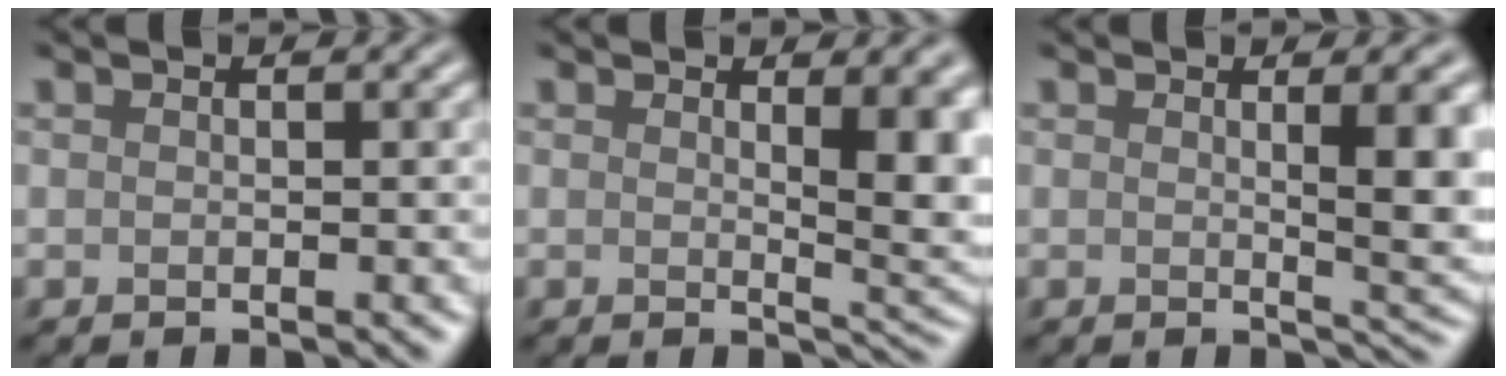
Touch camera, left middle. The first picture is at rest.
{"total": 5.6, "force": [1.3, 1.7, 5.2], "torque": [-0.054, -0.008, 0.024]}
{"total": 5.4, "force": [0.8, 1.3, 5.2], "torque": [-0.057, -0.001, 0.013]}